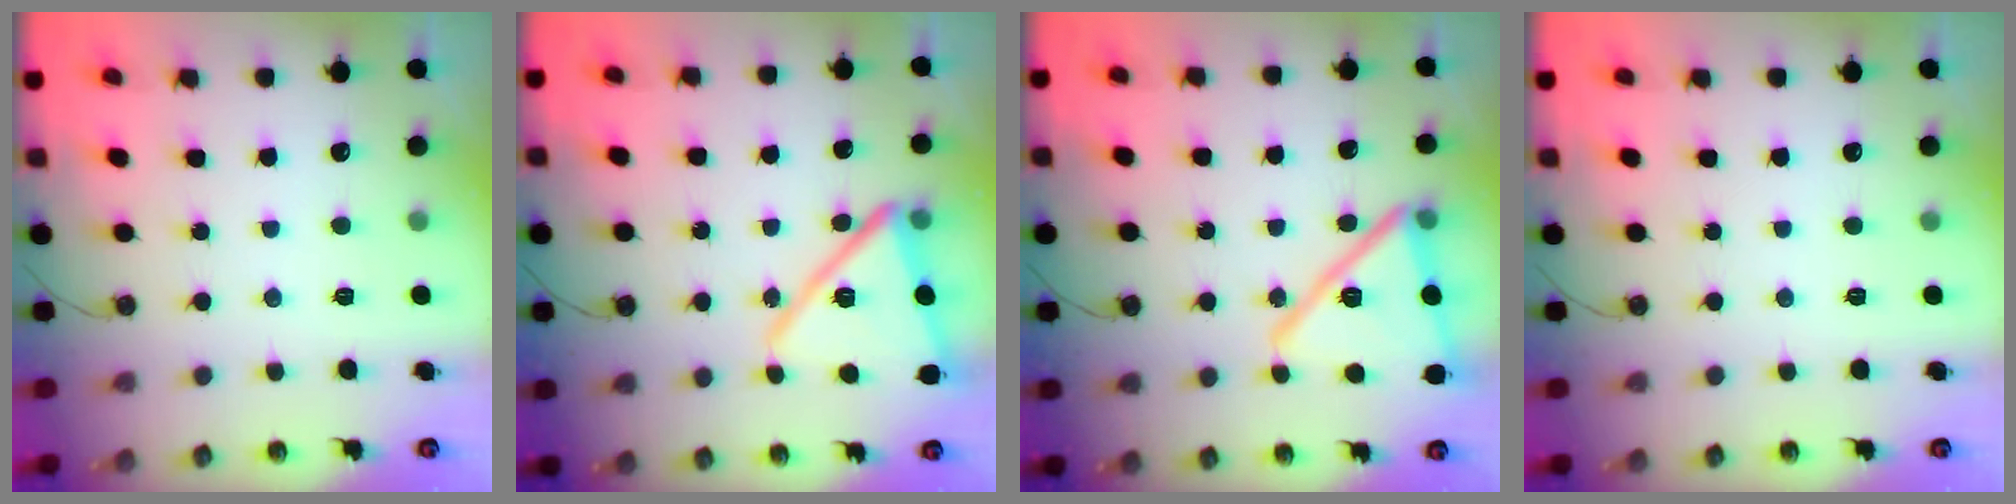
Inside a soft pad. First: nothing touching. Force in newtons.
{"total": 17.7, "press": 17.6, "slide": 1.4}
{"total": 18.3, "press": 17.9, "slide": 3.6}
{"total": 0.0}